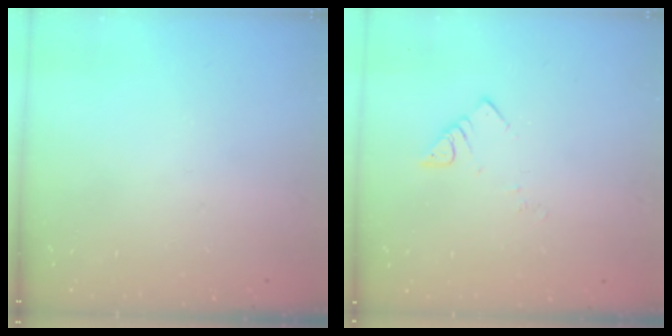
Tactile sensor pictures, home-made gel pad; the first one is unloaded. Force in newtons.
{"total": 3.6, "press": 3.6, "slide": 0.6}